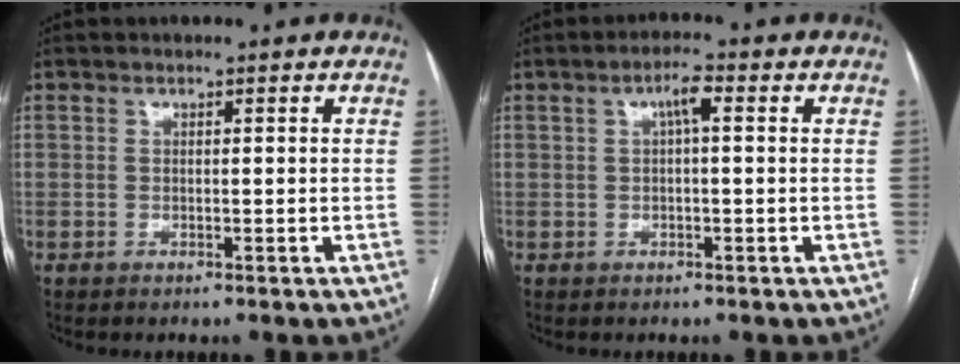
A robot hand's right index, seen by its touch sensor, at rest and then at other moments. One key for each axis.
{"total": 2.8, "fx": 0.9, "fy": 0.5, "fz": 2.7, "tx": -0.045, "ty": 0.013, "tz": 0.014}